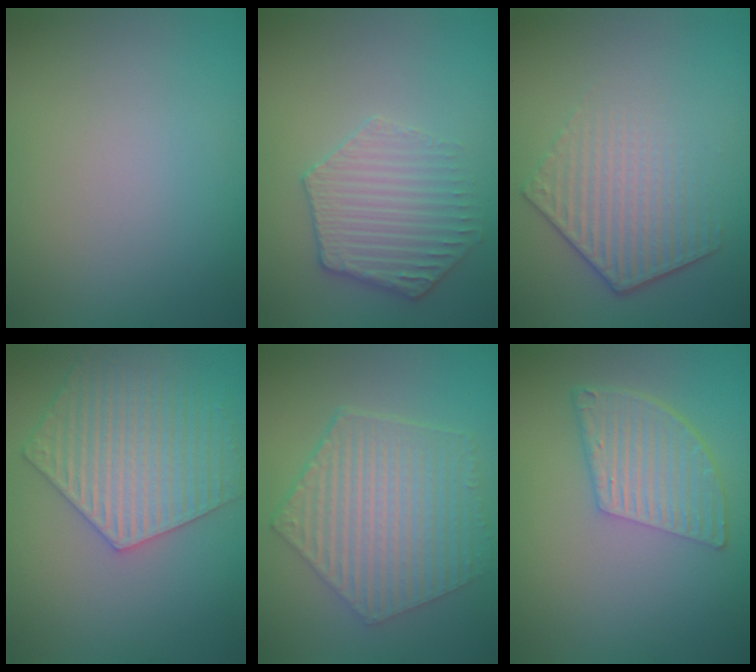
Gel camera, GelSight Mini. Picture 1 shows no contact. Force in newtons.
{"total": 3.5, "press": 3.4, "slide": 0.4}
{"total": 4.4, "press": 3.1, "slide": 3.1}
{"total": 5.6, "press": 5.0, "slide": 2.6}
{"total": 6.8, "press": 4.9, "slide": 4.7}
{"total": 5.1, "press": 3.7, "slide": 3.6}